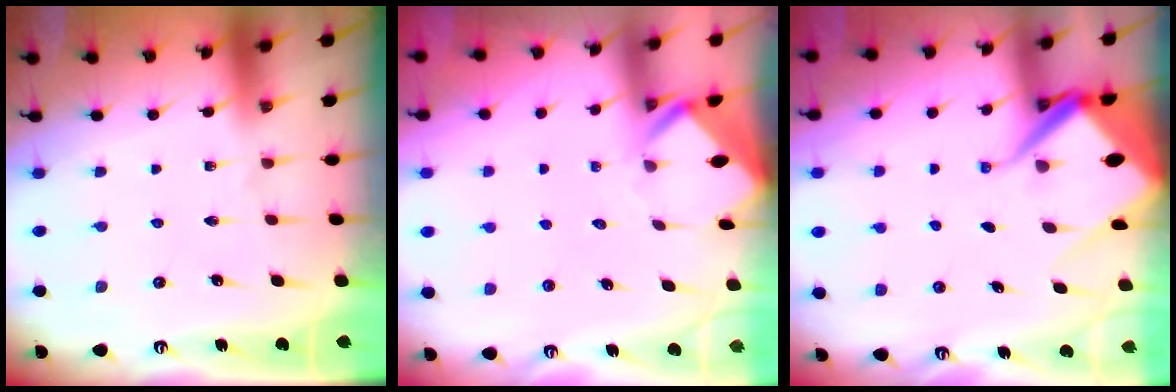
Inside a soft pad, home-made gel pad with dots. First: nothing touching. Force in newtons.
{"total": 2.7, "press": 2.7, "slide": 0.2}
{"total": 9.3, "press": 9.2, "slide": 1.0}